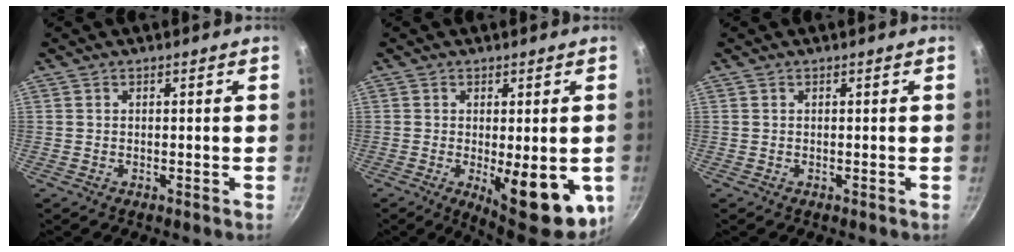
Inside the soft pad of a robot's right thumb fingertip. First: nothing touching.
{"total": 14.4, "force": [-3.2, 5.1, 13.1], "torque": [-0.144, -0.012, -0.029]}
{"total": 0.0}